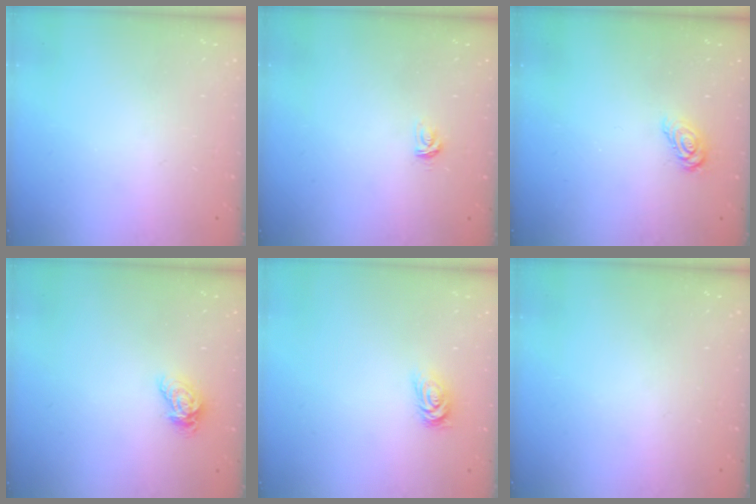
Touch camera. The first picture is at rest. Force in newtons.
{"total": 2.7, "press": 2.7, "slide": 0.4}
{"total": 6.5, "press": 6.5, "slide": 0.3}
{"total": 6.6, "press": 6.6, "slide": 0.2}
{"total": 3.2, "press": 3.2, "slide": 0.5}
{"total": 0.0}